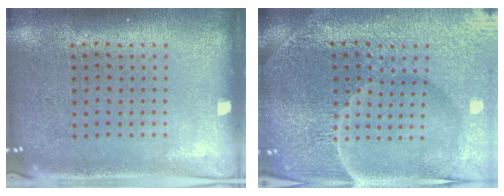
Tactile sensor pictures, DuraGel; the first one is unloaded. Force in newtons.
{"total": 5.7, "press": 5.3, "slide": 2.2}